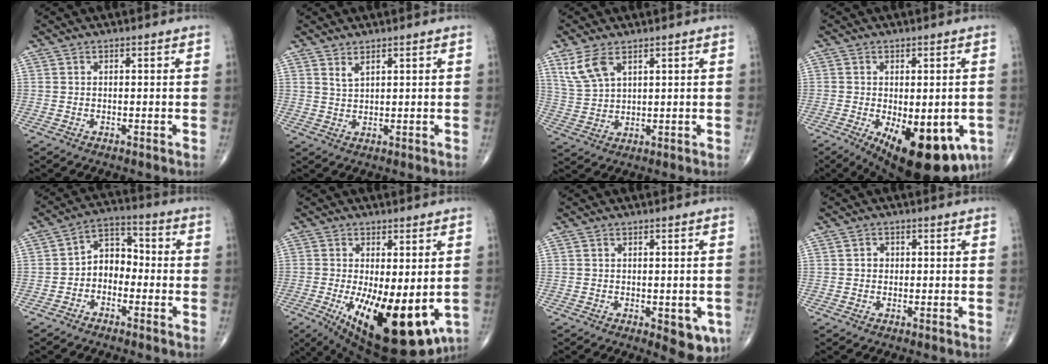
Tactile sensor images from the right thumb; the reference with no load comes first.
{"total": 2.1, "force": [1.5, 0.6, 1.3], "torque": [-0.026, -0.011, 0.034]}
{"total": 6.5, "force": [3.8, 3.0, 4.3], "torque": [-0.092, -0.011, 0.088]}
{"total": 17.5, "force": [-6.8, 7.8, 14.1], "torque": [-0.159, -0.010, -0.079]}
{"total": 6.7, "force": [-1.8, 5.0, 4.1], "torque": [-0.035, 0.036, -0.052]}
{"total": 19.3, "force": [-4.9, 7.7, 17.0], "torque": [-0.233, -0.035, -0.049]}
{"total": 6.1, "force": [-1.7, 2.7, 5.2], "torque": [-0.041, -0.009, -0.015]}
{"total": 1.3, "force": [0.1, 1.2, 0.5], "torque": [-0.002, 0.003, -0.001]}